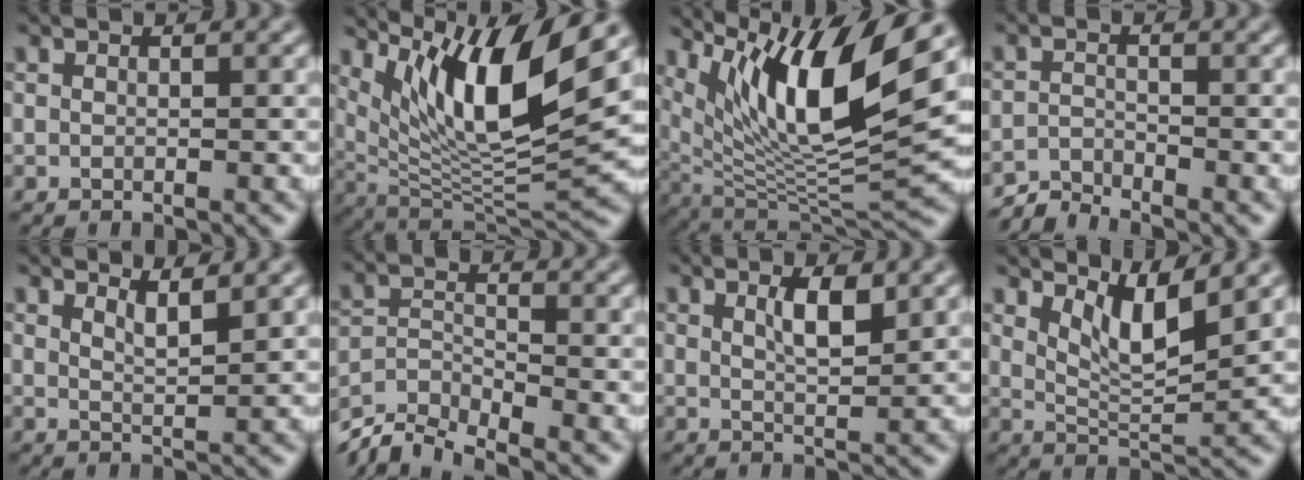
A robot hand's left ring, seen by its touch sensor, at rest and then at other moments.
{"total": 11.1, "force": [5.8, 2.7, 9.1], "torque": [-0.153, -0.009, 0.114]}
{"total": 12.5, "force": [6.3, 3.4, 10.3], "torque": [-0.173, -0.004, 0.120]}
{"total": 2.2, "force": [-2.2, 0.1, 0.1], "torque": [-0.002, 0.000, -0.052]}
{"total": 2.1, "force": [1.7, 0.4, 1.3], "torque": [-0.012, 0.000, 0.026]}
{"total": 5.7, "force": [-5.0, 1.7, 2.2], "torque": [-0.039, -0.011, -0.101]}
{"total": 2.6, "force": [1.3, 0.6, 2.1], "torque": [-0.037, 0.000, 0.023]}
{"total": 4.3, "force": [2.8, 1.0, 3.2], "torque": [-0.062, -0.010, 0.051]}